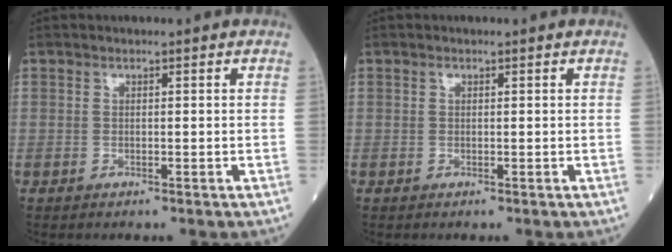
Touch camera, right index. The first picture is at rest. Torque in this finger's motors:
{"motor_torque": [0.02, 0.12, -0.05, 0.00]}